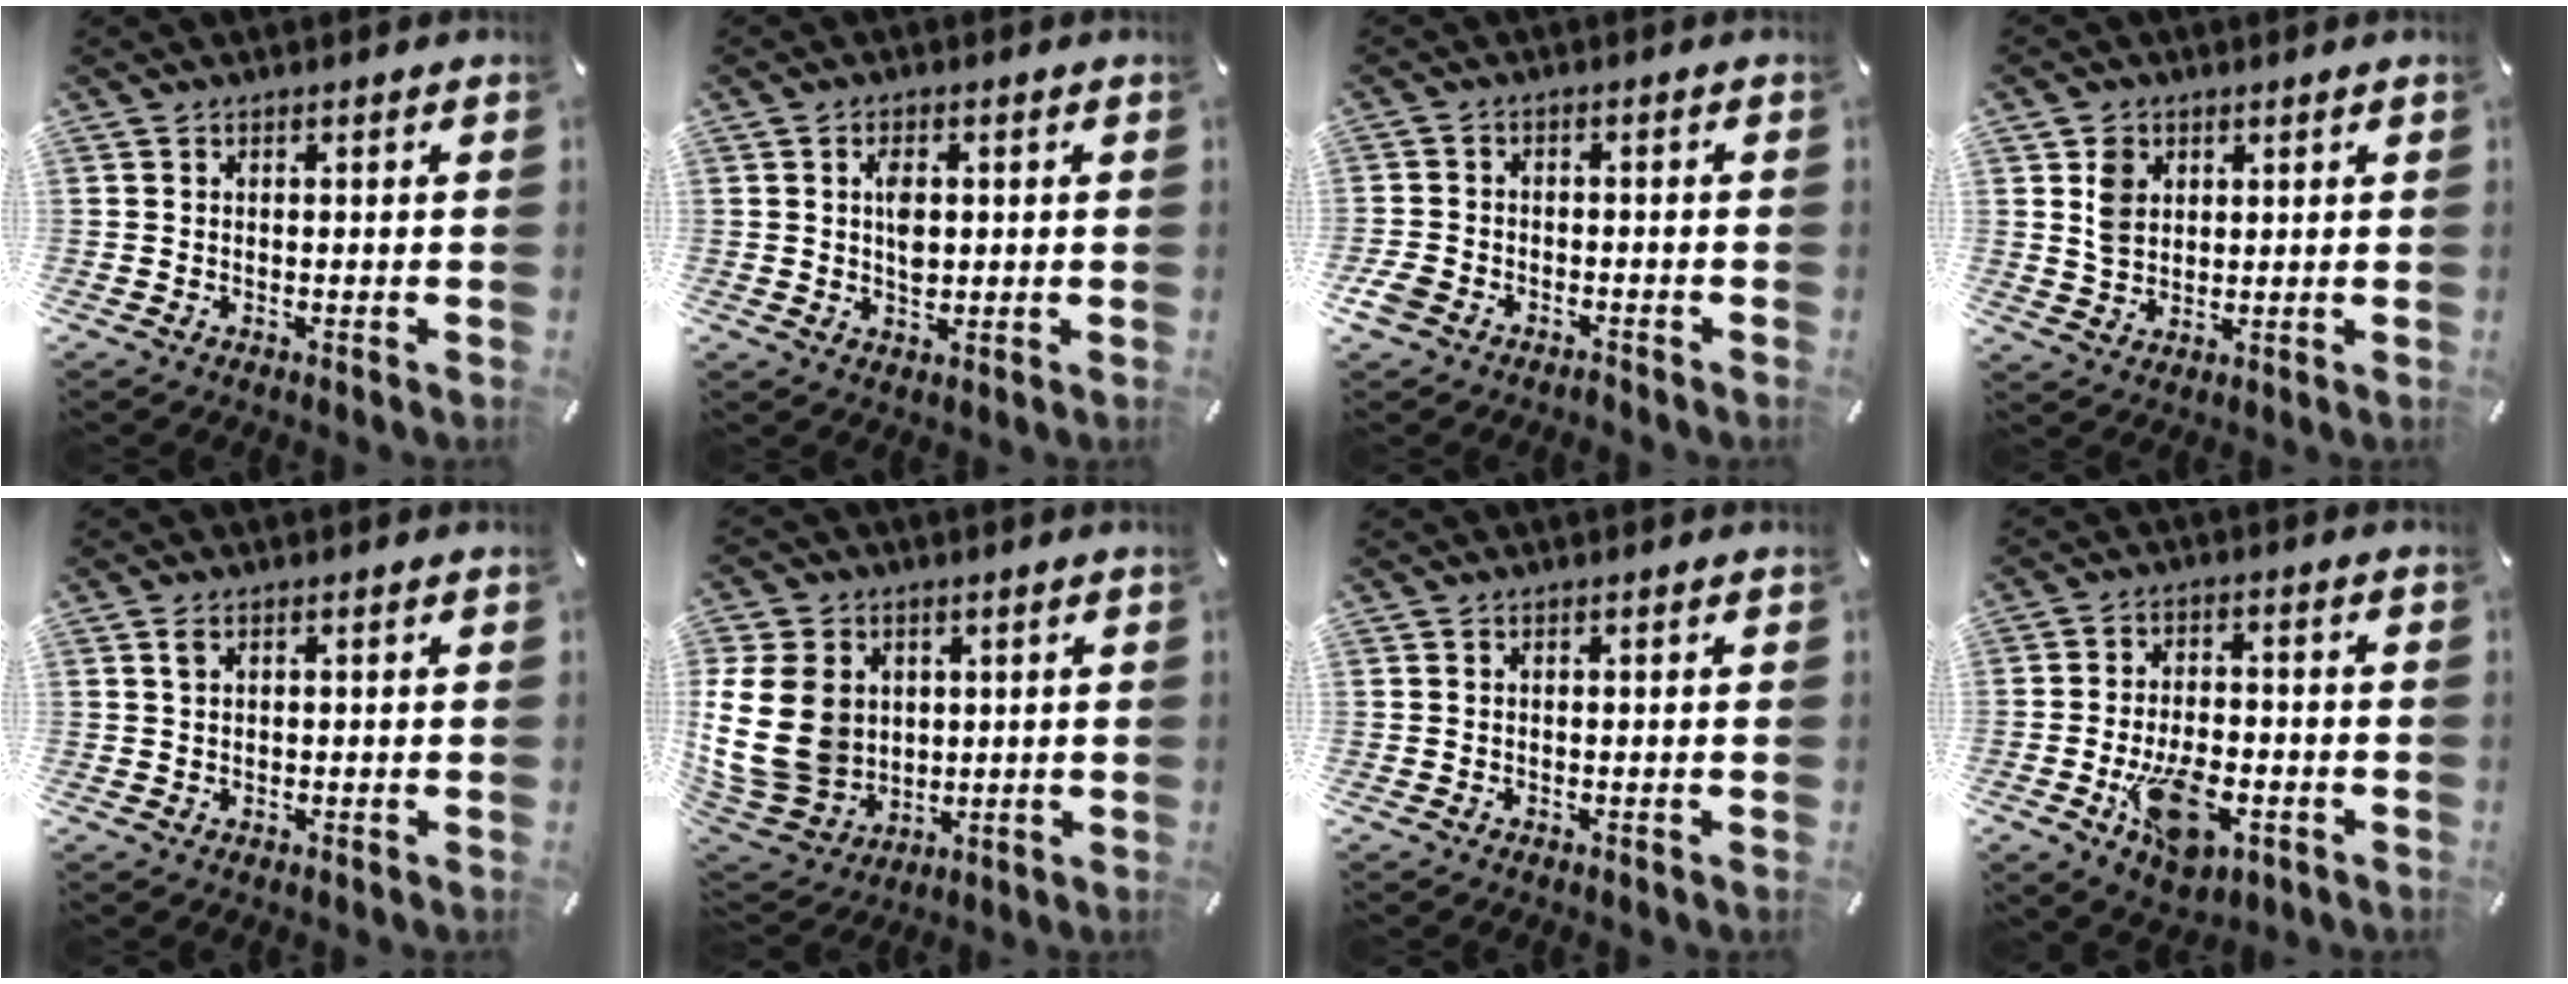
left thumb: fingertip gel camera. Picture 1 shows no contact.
{"total": 4.4, "force": [0.7, 2.7, 3.4], "torque": [-0.064, -0.003, 0.005]}
{"total": 4.3, "force": [-3.0, 2.5, 1.6], "torque": [-0.046, 0.012, -0.062]}
{"total": 5.6, "force": [2.2, 4.7, 2.2], "torque": [-0.039, 0.004, 0.041]}
{"total": 1.7, "force": [0.7, 1.1, 1.2], "torque": [-0.026, 0.003, 0.012]}
{"total": 17.6, "force": [2.4, 14.3, 10.0], "torque": [-0.224, -0.015, 0.045]}
{"total": 0.0}
{"total": 11.9, "force": [-4.6, 6.5, 8.8], "torque": [-0.168, 0.010, -0.078]}